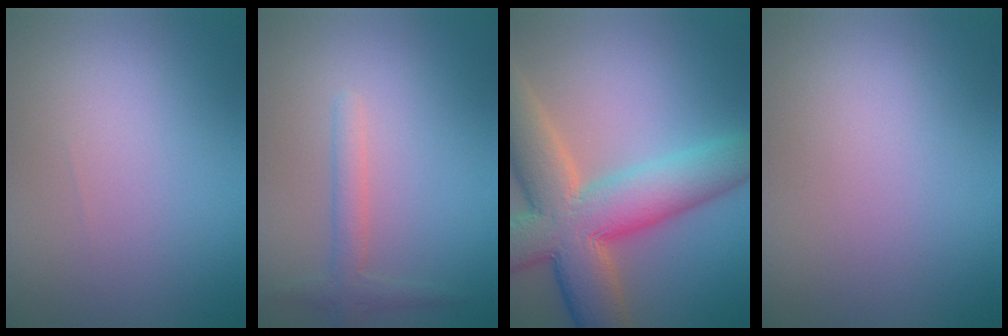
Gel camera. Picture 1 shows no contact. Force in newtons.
{"total": 1.9, "press": 1.9, "slide": 0.0}
{"total": 11.8, "press": 11.7, "slide": 0.9}
{"total": 0.0}